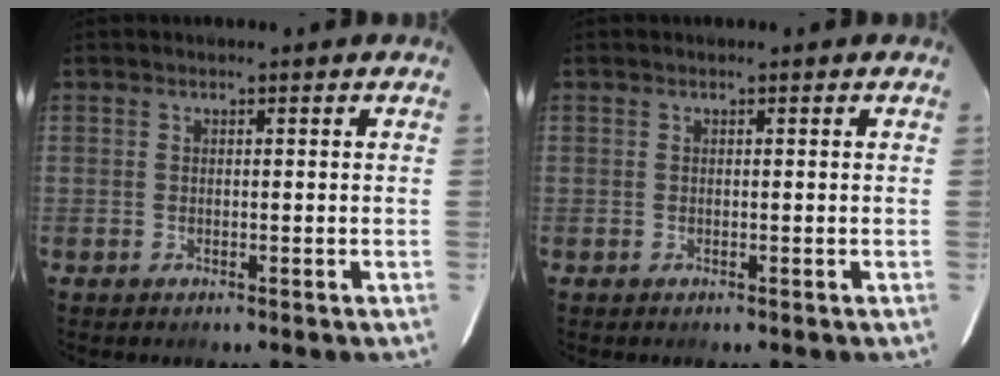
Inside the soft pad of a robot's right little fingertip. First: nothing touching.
{"total": 0.0}